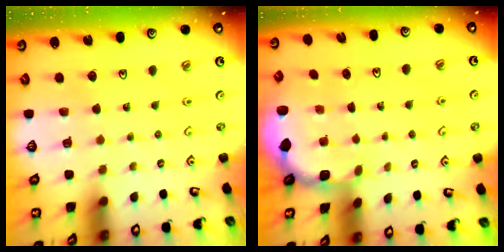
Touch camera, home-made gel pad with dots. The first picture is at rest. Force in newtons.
{"total": 1.8, "press": 1.6, "slide": 0.7}